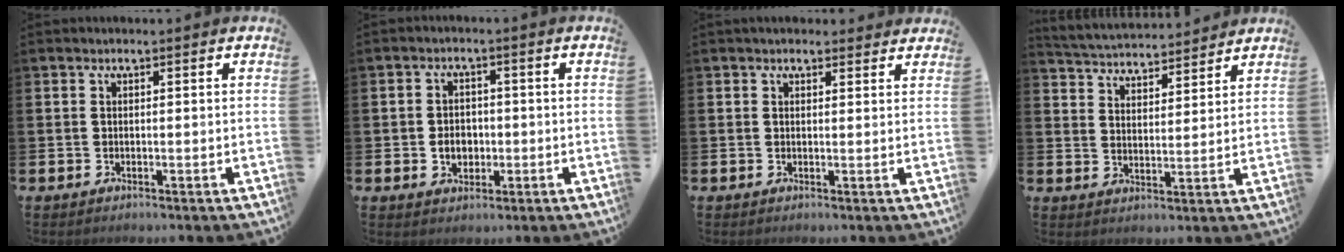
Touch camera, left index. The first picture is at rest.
{"total": 3.3, "force": [-0.6, 2.6, 1.9], "torque": [-0.019, -0.003, -0.020]}
{"total": 1.9, "force": [1.8, 0.6, 0.2], "torque": [0.002, -0.003, 0.031]}
{"total": 4.3, "force": [4.2, 0.7, -0.1], "torque": [-0.017, -0.033, 0.072]}